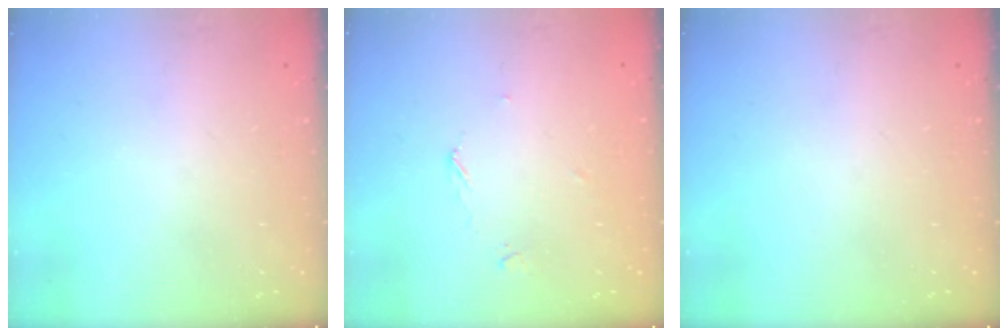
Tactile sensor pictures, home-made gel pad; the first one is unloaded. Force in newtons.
{"total": 3.7, "press": 3.7, "slide": 0.4}
{"total": 0.0}